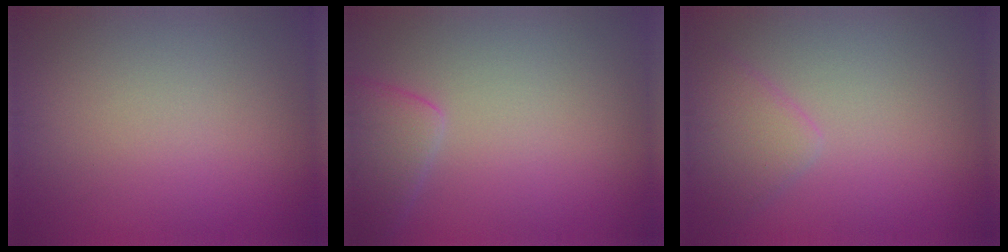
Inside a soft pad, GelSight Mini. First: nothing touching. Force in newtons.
{"total": 2.8, "press": 2.7, "slide": 0.3}
{"total": 2.5, "press": 2.5, "slide": 0.2}